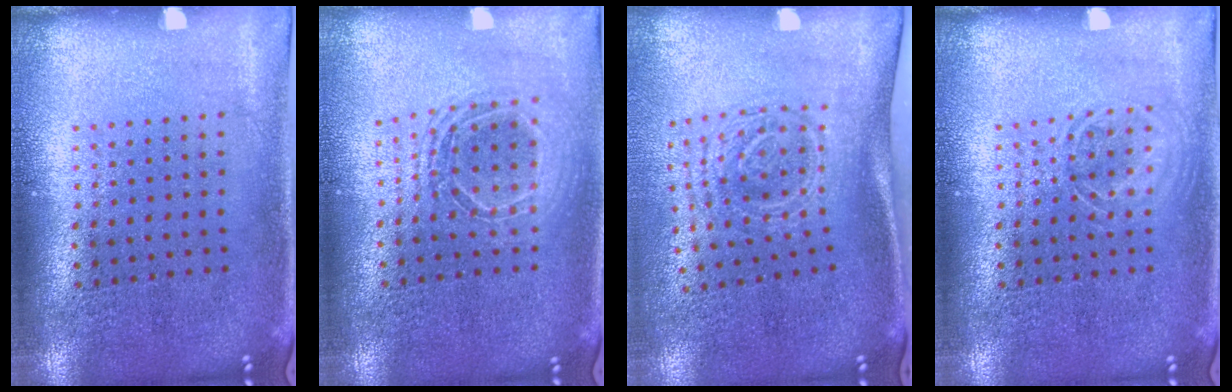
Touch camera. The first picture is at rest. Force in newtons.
{"total": 1.7, "press": 1.4, "slide": 0.9}
{"total": 1.7, "press": 1.2, "slide": 1.2}
{"total": 1.6, "press": 1.6, "slide": 0.2}